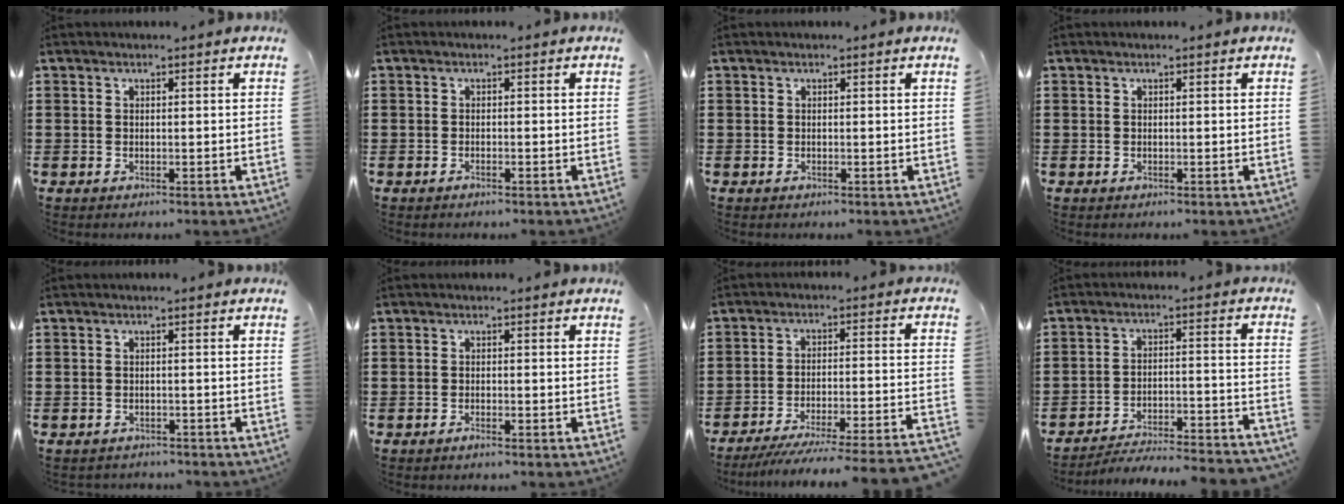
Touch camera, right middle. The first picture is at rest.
{"total": 0.6, "force": [-0.5, 0.0, 0.4], "torque": [-0.009, -0.003, -0.009]}
{"total": 0.0}
{"total": 0.0}
{"total": 1.0, "force": [-1.0, 0.1, 0.0], "torque": [-0.005, -0.001, -0.020]}
{"total": 0.9, "force": [-0.7, 0.0, 0.6], "torque": [-0.013, -0.006, -0.011]}
{"total": 6.5, "force": [-5.8, -0.7, 2.7], "torque": [-0.044, -0.017, -0.116]}
{"total": 4.7, "force": [-4.5, -0.2, 1.4], "torque": [-0.036, -0.013, -0.094]}